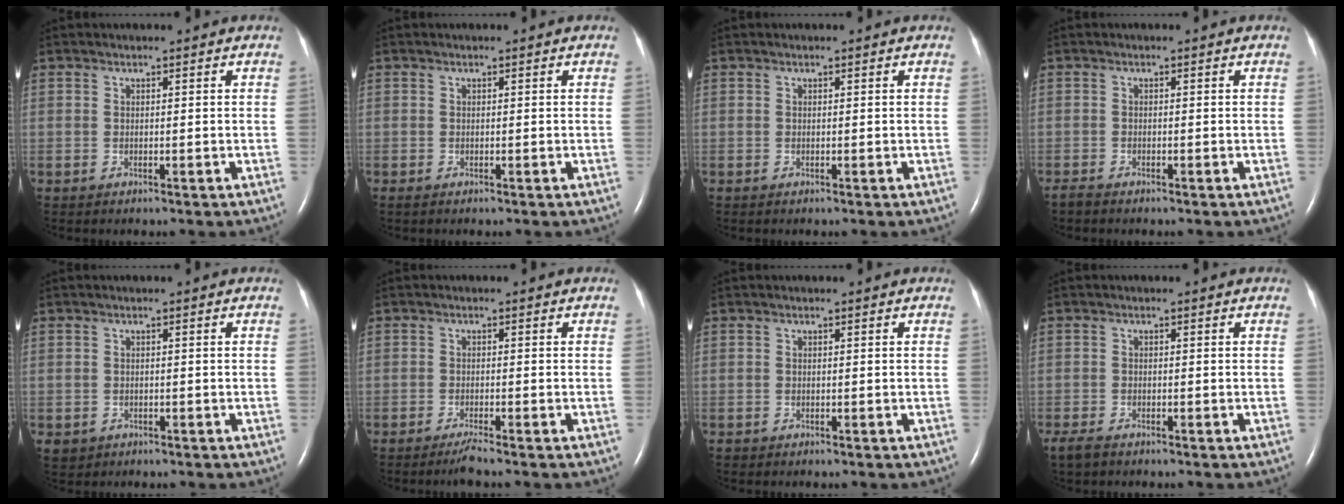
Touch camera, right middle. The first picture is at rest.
{"total": 0.0}
{"total": 0.0}
{"total": 1.1, "force": [-1.0, 0.2, 0.3], "torque": [-0.014, -0.003, -0.019]}
{"total": 1.8, "force": [-0.8, 1.5, 0.3], "torque": [-0.006, 0.003, -0.008]}
{"total": 2.0, "force": [-1.7, -0.5, 1.0], "torque": [-0.029, -0.005, -0.034]}
{"total": 0.0}
{"total": 2.9, "force": [-2.3, 1.0, 1.5], "torque": [-0.035, -0.008, -0.038]}